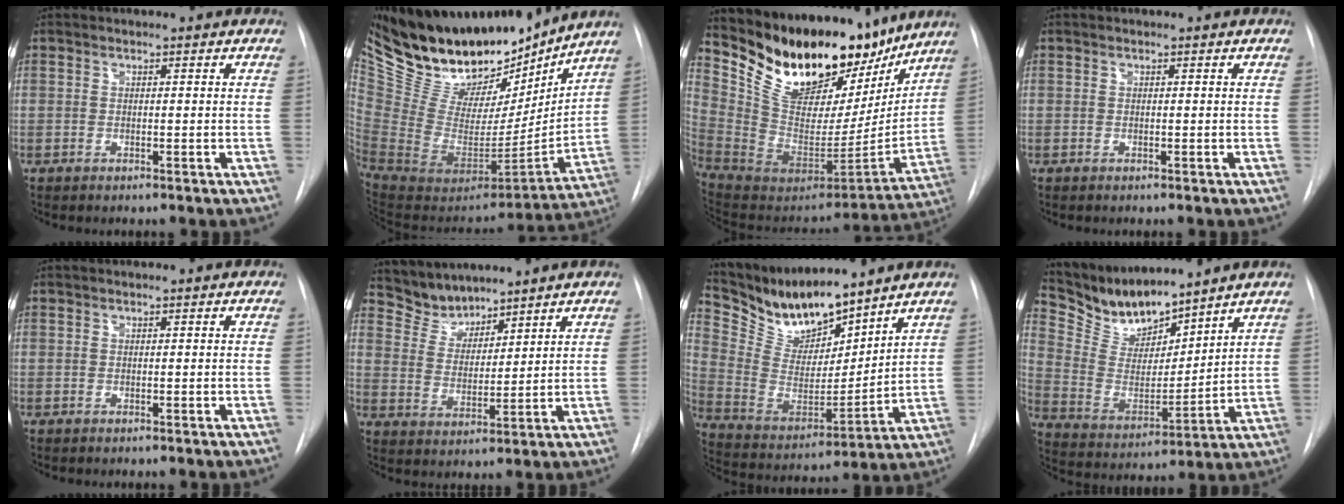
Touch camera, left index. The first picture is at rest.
{"total": 27.8, "force": [23.1, 9.5, 12.2], "torque": [-0.229, -0.023, 0.389]}
{"total": 25.6, "force": [20.7, 10.1, 11.2], "torque": [-0.195, -0.025, 0.336]}
{"total": 0.0}
{"total": 0.0}
{"total": 5.8, "force": [5.6, 1.3, -0.4], "torque": [0.005, 0.008, 0.121]}
{"total": 14.8, "force": [13.4, 2.9, 5.5], "torque": [-0.113, -0.005, 0.265]}
{"total": 12.0, "force": [11.3, 2.2, 3.4], "torque": [-0.078, 0.001, 0.228]}